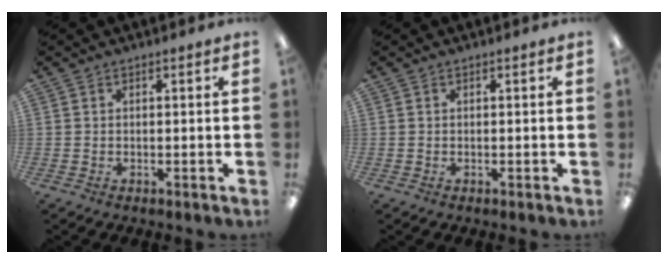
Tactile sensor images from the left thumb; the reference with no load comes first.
{"total": 0.0}